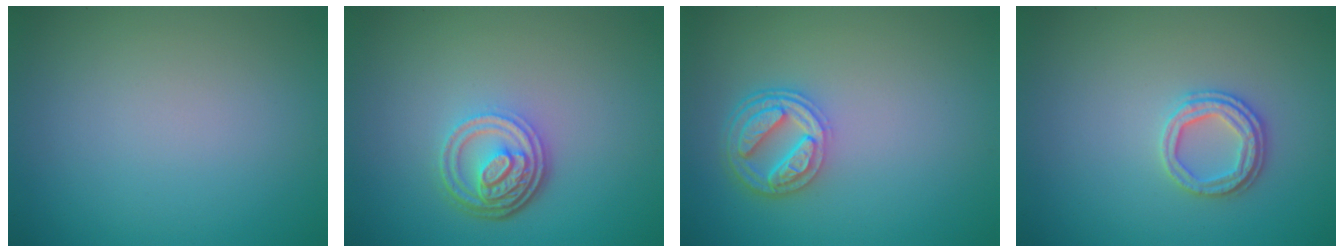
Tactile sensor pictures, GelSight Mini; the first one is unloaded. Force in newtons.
{"total": 4.6, "press": 3.4, "slide": 3.1}
{"total": 4.5, "press": 3.5, "slide": 2.8}
{"total": 2.6, "press": 2.4, "slide": 0.8}